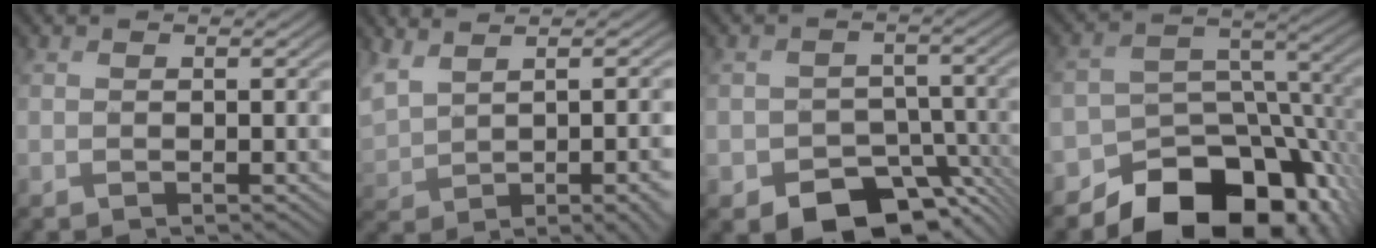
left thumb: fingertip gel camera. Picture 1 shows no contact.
{"total": 8.7, "force": [1.2, 4.2, 7.5], "torque": [-0.131, -0.003, 0.052]}
{"total": 8.7, "force": [-5.5, 5.8, 3.4], "torque": [-0.042, -0.010, -0.084]}
{"total": 14.6, "force": [-10.0, 8.3, 6.8], "torque": [-0.111, -0.023, -0.145]}